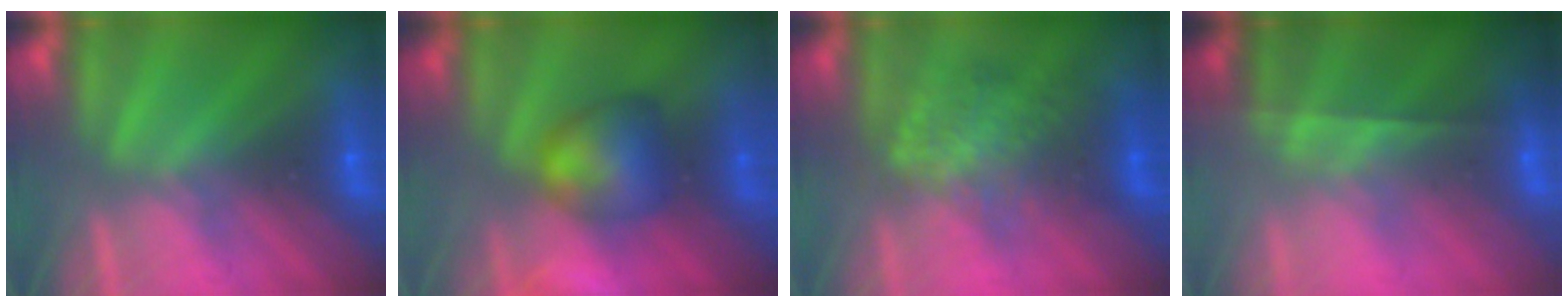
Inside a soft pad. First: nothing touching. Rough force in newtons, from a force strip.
{"total": 9.0}
{"total": 2.3}
{"total": 8.9}